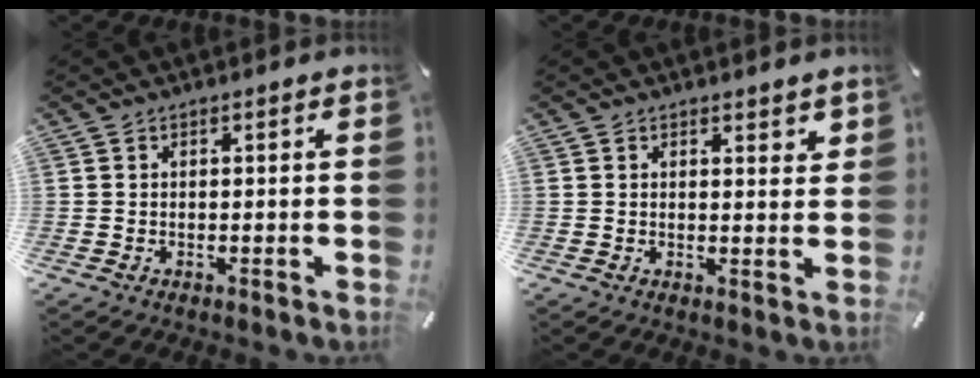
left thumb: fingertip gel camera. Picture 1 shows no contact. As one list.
[{"total": 2.4, "force": [2.0, 1.1, 0.7], "torque": [-0.001, -0.011, 0.033]}]